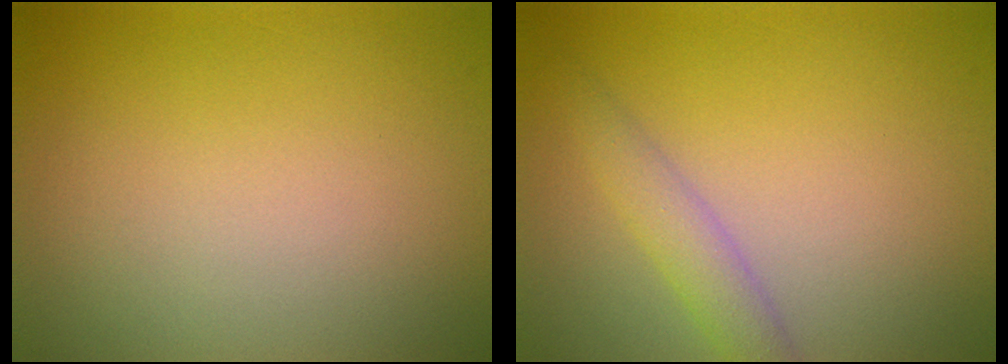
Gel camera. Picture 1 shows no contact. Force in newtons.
{"total": 2.3, "press": 2.3, "slide": 0.0}